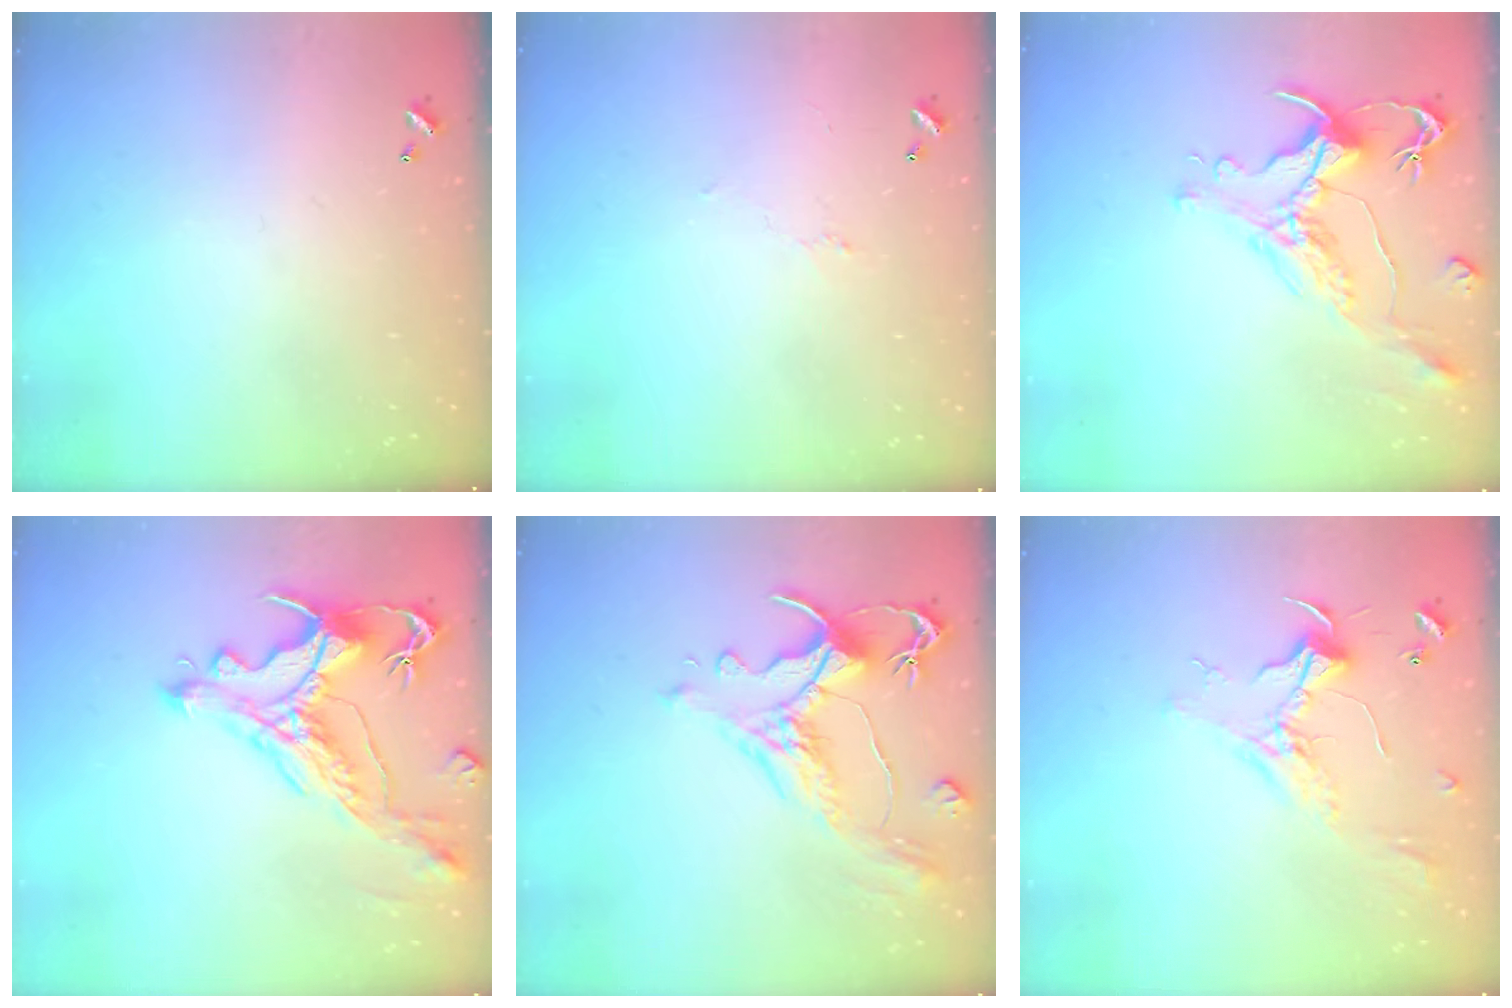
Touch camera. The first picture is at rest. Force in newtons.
{"total": 0.9, "press": 0.6, "slide": 0.7}
{"total": 1.5, "press": 0.9, "slide": 1.2}
{"total": 3.7, "press": 3.3, "slide": 1.7}
{"total": 1.5, "press": 0.2, "slide": 1.5}
{"total": 2.3, "press": 2.2, "slide": 0.6}